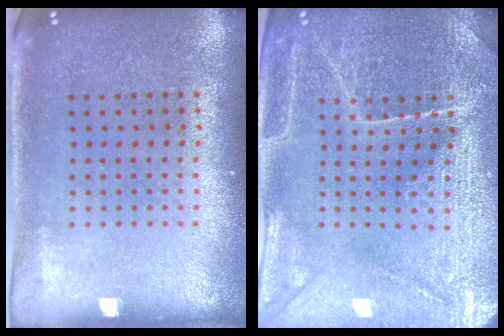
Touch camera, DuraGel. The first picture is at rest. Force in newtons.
{"total": 4.0, "press": 3.9, "slide": 1.1}